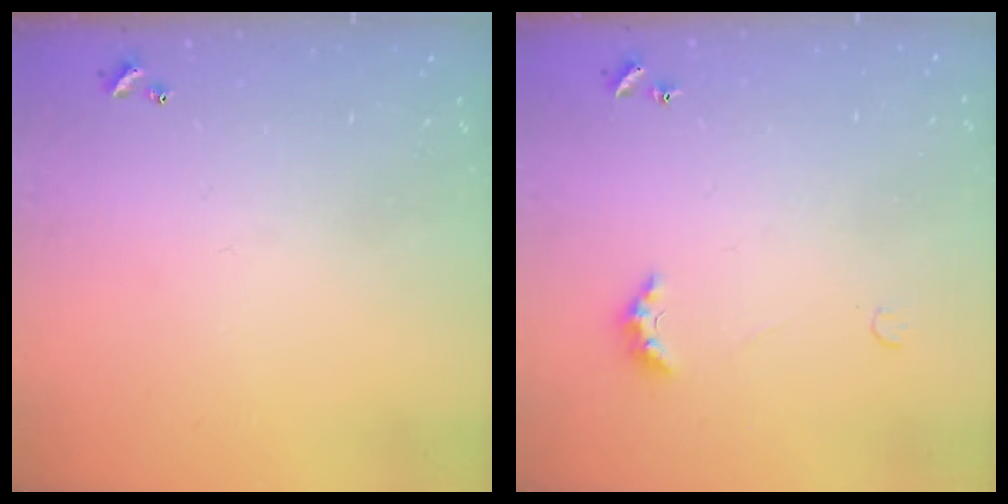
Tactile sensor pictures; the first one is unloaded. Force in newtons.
{"total": 2.7, "press": 2.6, "slide": 0.7}